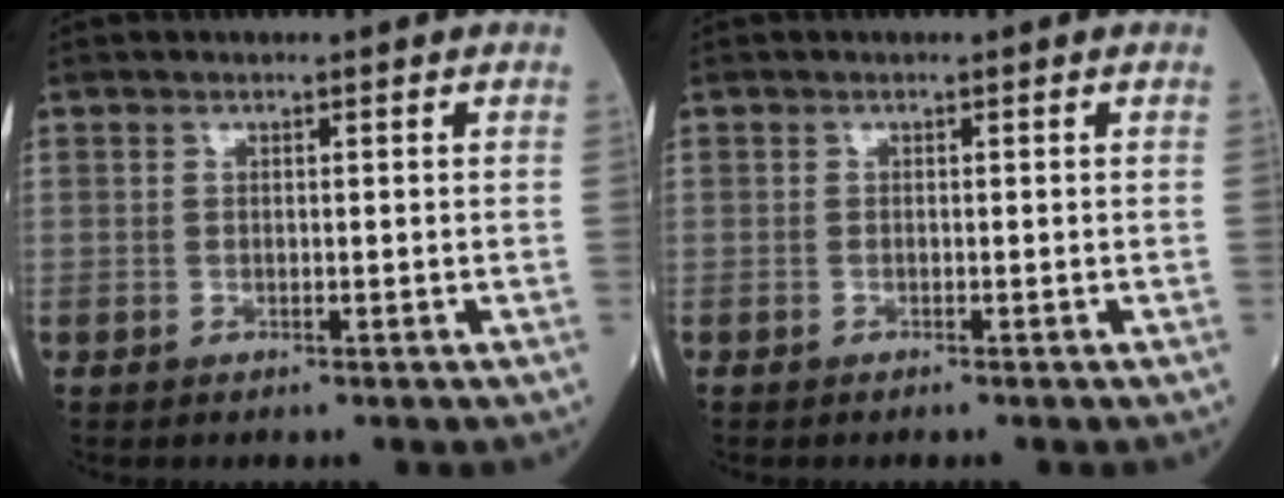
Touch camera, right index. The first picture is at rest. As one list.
[{"total": 0.0}]